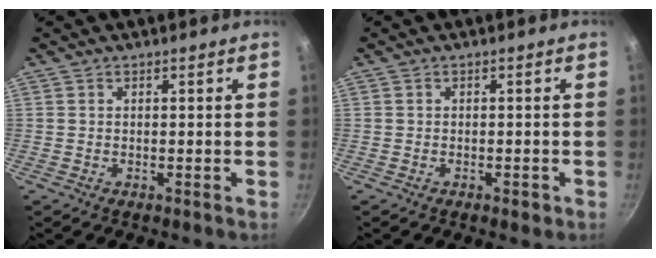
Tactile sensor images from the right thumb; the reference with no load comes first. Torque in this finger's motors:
{"motor_torque": [-0.23, 0.02, -0.09, 0.05, 0.05]}